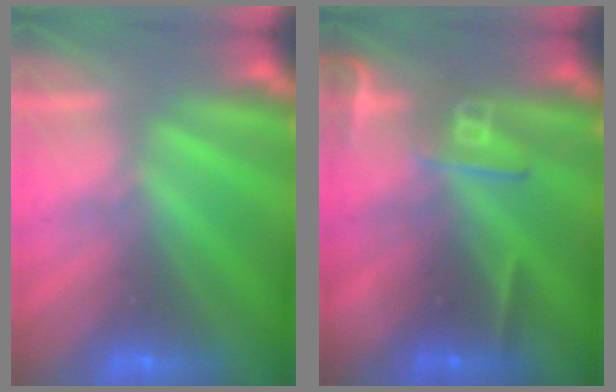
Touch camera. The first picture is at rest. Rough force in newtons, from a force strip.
{"total": 2.7}